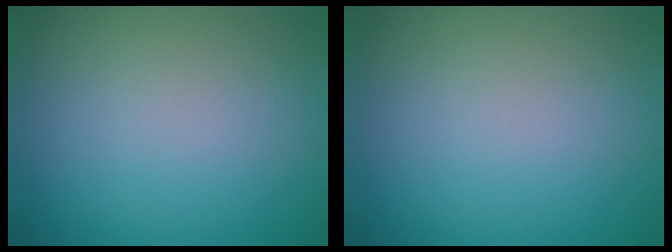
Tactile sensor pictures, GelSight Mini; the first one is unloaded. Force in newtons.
{"total": 0.0}